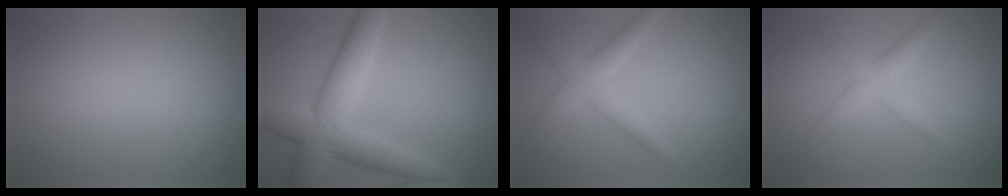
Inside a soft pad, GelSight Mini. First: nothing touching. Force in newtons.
{"total": 7.7, "press": 7.7, "slide": 0.3}
{"total": 3.1, "press": 3.1, "slide": 0.1}
{"total": 2.4, "press": 2.4, "slide": 0.1}